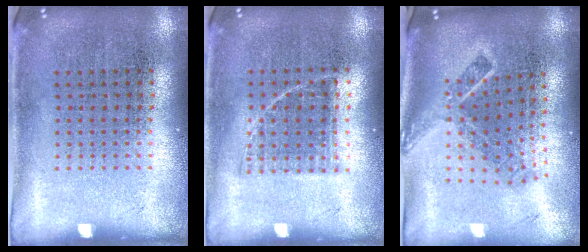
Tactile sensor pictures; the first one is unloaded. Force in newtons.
{"total": 1.0, "press": 0.8, "slide": 0.6}
{"total": 2.1, "press": 1.4, "slide": 1.5}